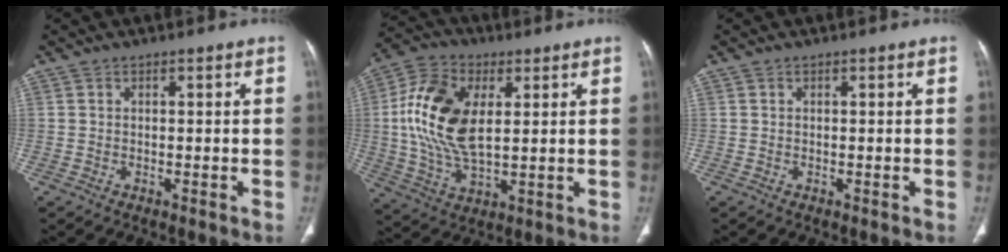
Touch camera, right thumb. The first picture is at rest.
{"total": 16.1, "force": [2.8, 8.8, 13.1], "torque": [-0.257, 0.000, 0.051]}
{"total": 0.0}